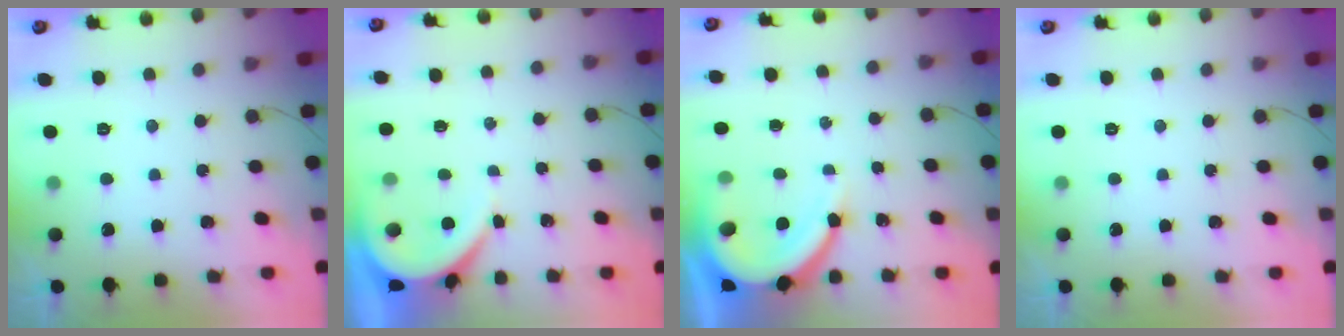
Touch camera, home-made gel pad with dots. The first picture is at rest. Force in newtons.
{"total": 3.5, "press": 3.5, "slide": 0.4}
{"total": 10.2, "press": 10.1, "slide": 1.1}
{"total": 0.0}